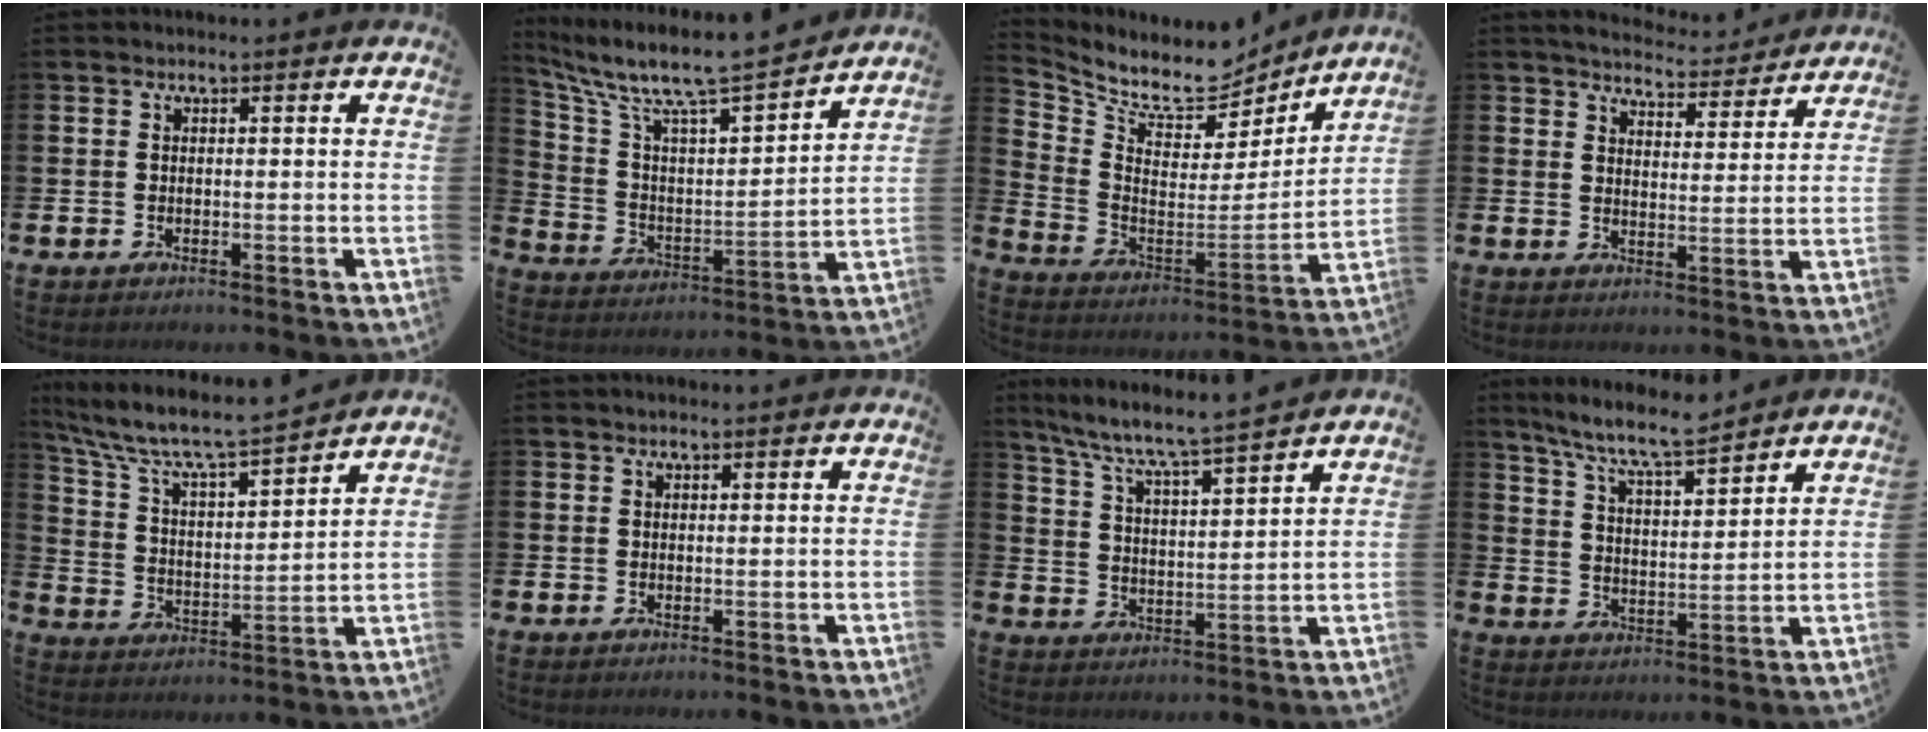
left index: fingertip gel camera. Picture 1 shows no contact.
{"total": 9.3, "force": [8.2, 1.4, 4.0], "torque": [-0.117, -0.061, 0.136]}
{"total": 9.1, "force": [8.2, 3.2, 2.5], "torque": [-0.074, -0.071, 0.136]}
{"total": 4.9, "force": [4.9, 0.7, 0.4], "torque": [-0.023, -0.037, 0.083]}
{"total": 8.0, "force": [7.4, 1.1, 2.8], "torque": [-0.092, -0.051, 0.123]}
{"total": 0.9, "force": [0.8, 0.1, 0.3], "torque": [0.005, -0.003, 0.012]}
{"total": 7.5, "force": [7.0, 0.0, 2.7], "torque": [-0.084, -0.053, 0.118]}
{"total": 8.6, "force": [7.9, 0.7, 3.2], "torque": [-0.090, -0.043, 0.142]}